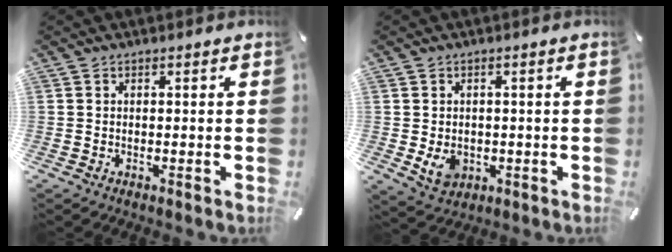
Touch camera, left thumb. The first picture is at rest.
{"total": 5.1, "force": [-0.7, 4.1, 2.9], "torque": [-0.052, -0.006, -0.015]}